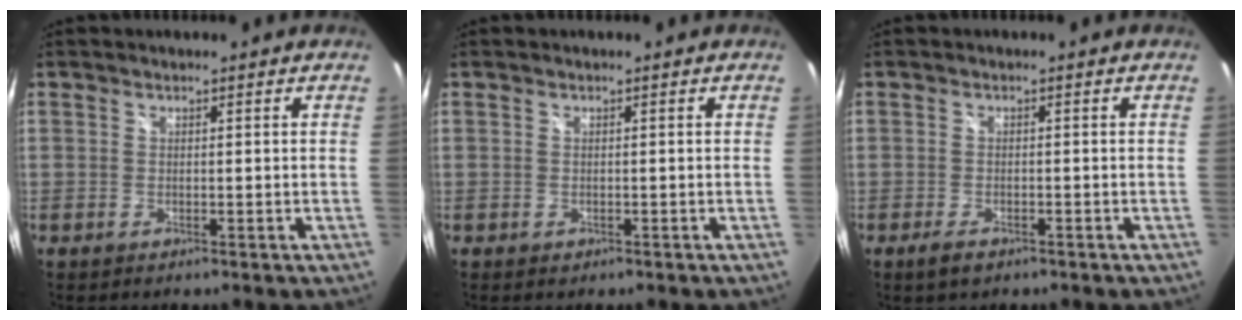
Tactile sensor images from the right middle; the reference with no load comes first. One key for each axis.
{"total": 0.7, "fx": -0.3, "fy": 0.5, "fz": 0.1, "tx": -0.002, "ty": -0.004, "tz": -0.005}
{"total": 3.1, "fx": -2.1, "fy": 1.4, "fz": 1.9, "tx": -0.042, "ty": -0.008, "tz": -0.037}